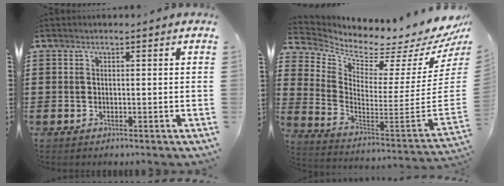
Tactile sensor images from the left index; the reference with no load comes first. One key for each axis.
{"total": 2.2, "fx": 1.6, "fy": 0.7, "fz": 1.2, "tx": -0.030, "ty": -0.063, "tz": 0.016}